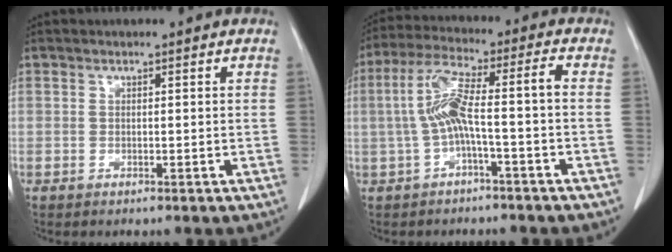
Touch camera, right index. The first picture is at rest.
{"total": 8.3, "force": [-1.5, 0.4, 8.1], "torque": [-0.171, 0.032, -0.027]}